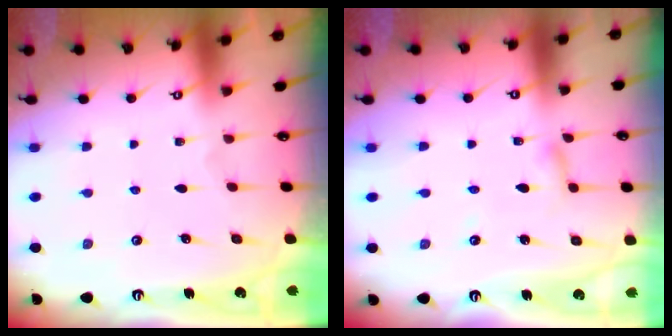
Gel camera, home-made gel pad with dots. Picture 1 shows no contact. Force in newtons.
{"total": 2.6, "press": 2.6, "slide": 0.1}